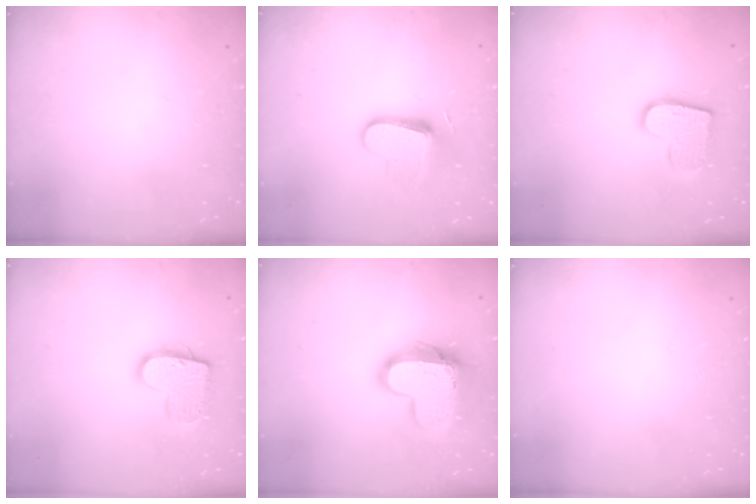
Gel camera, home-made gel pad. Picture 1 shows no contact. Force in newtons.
{"total": 11.6, "press": 11.6, "slide": 0.5}
{"total": 13.5, "press": 13.5, "slide": 0.8}
{"total": 14.3, "press": 14.3, "slide": 0.8}
{"total": 16.9, "press": 16.8, "slide": 1.3}
{"total": 0.0}